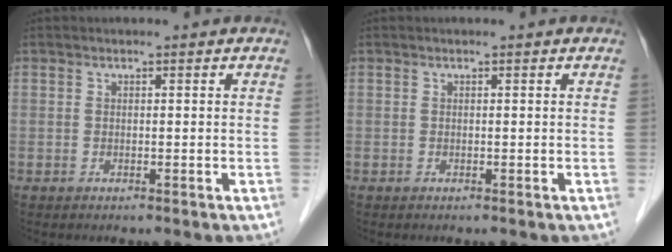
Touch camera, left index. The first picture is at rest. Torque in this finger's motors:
{"motor_torque": [-0.11, 0.06, 0.00, 0.00]}